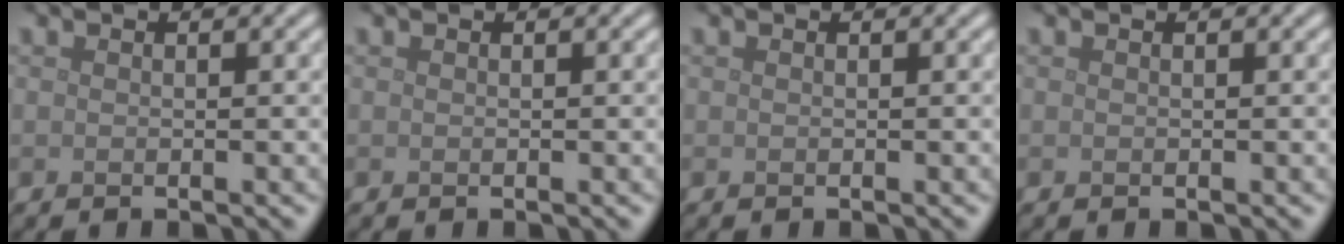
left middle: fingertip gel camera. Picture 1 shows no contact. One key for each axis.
{"total": 0.0}
{"total": 0.0}
{"total": 0.0}